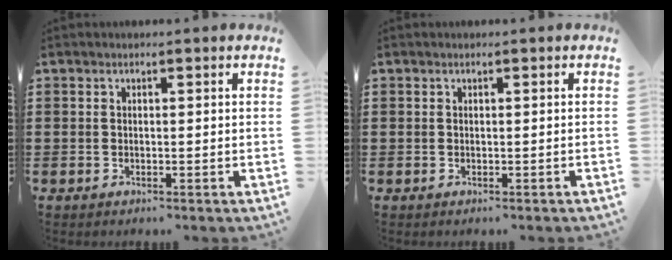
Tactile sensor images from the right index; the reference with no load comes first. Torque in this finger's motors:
{"motor_torque": [-0.47, -0.11, -0.47, -0.10]}